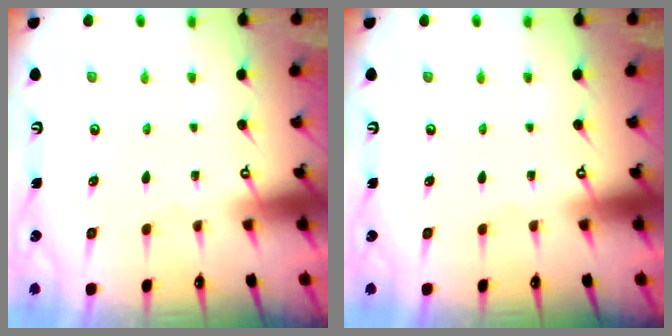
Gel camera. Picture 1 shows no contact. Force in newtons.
{"total": 0.0}